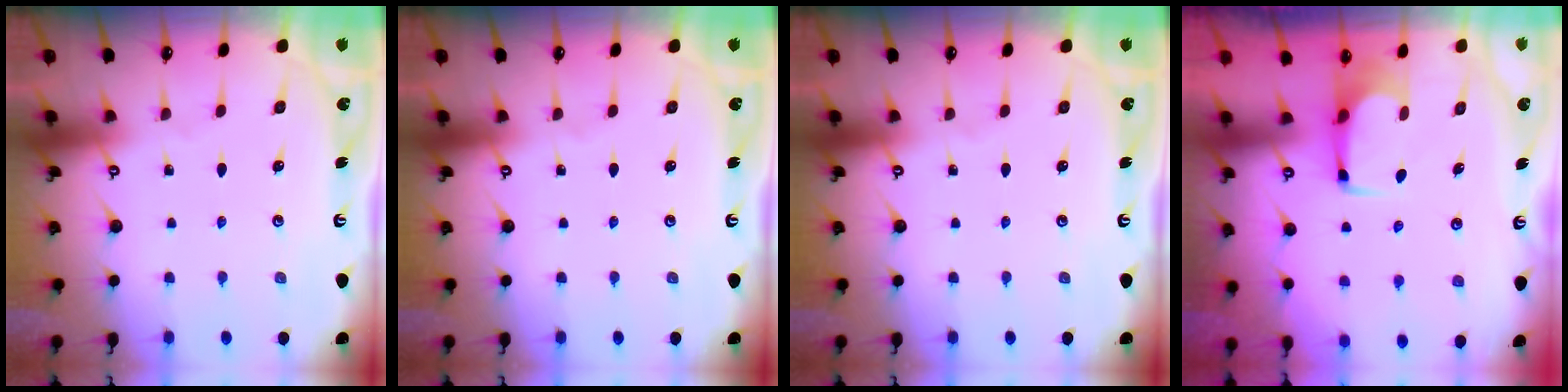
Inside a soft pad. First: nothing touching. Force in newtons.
{"total": 0.0}
{"total": 0.0}
{"total": 2.5, "press": 2.4, "slide": 0.4}